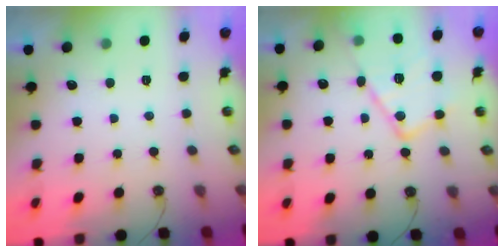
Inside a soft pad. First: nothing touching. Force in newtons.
{"total": 16.8, "press": 16.8, "slide": 0.5}